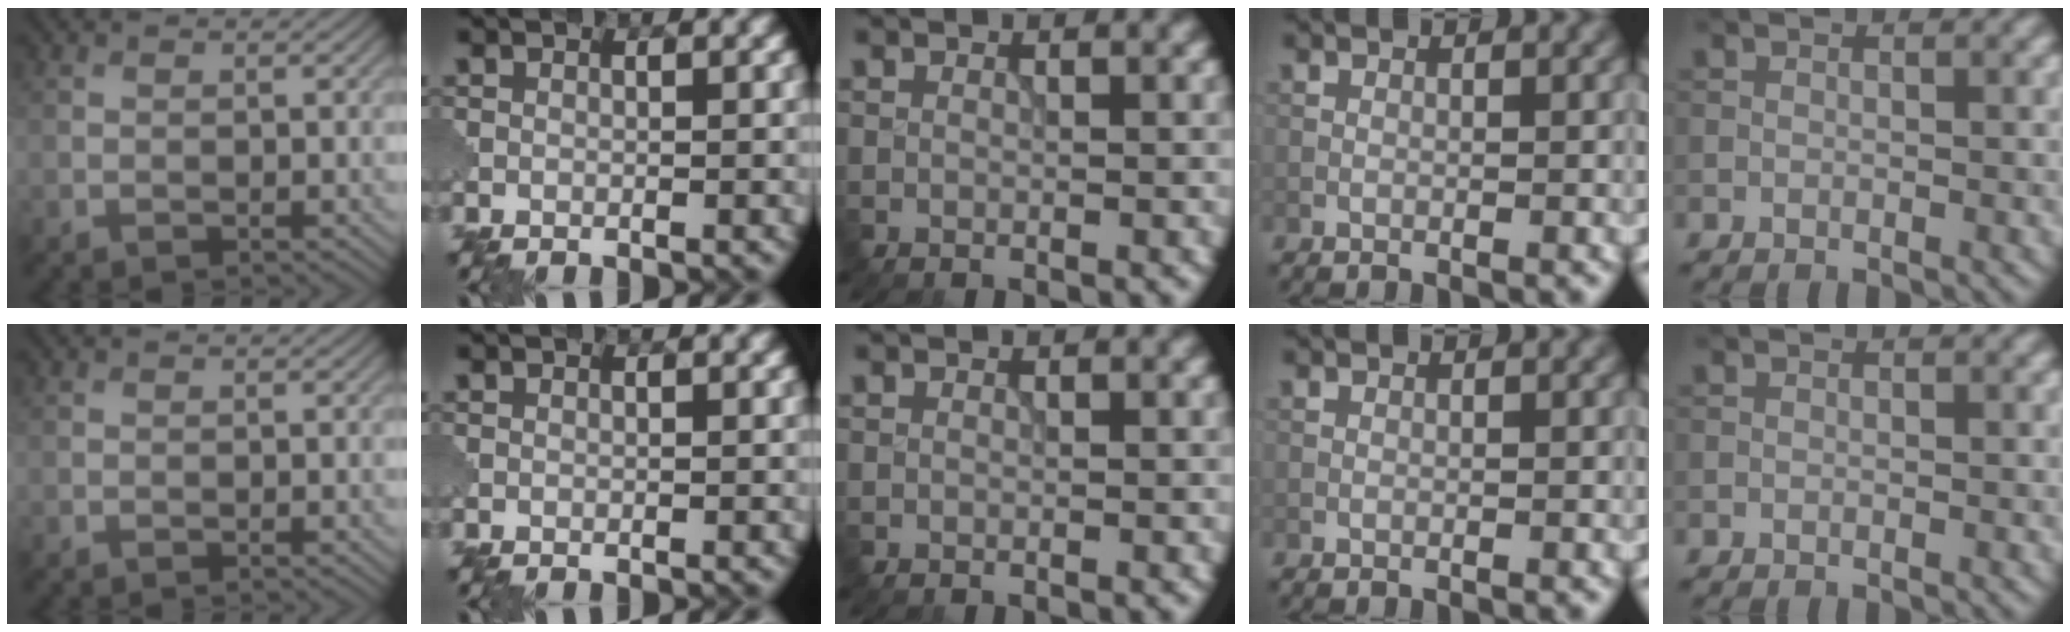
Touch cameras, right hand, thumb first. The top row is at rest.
{}